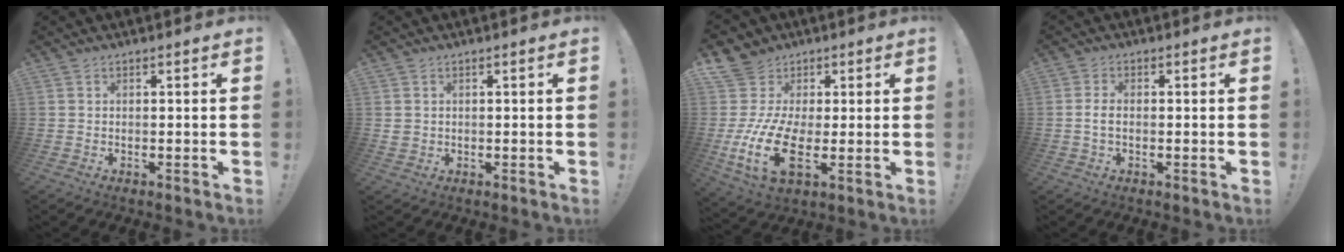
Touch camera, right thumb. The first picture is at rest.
{"total": 2.0, "force": [0.6, 1.7, 0.7], "torque": [-0.013, 0.002, 0.011]}
{"total": 18.6, "force": [-1.8, 13.0, 13.2], "torque": [-0.265, 0.000, -0.025]}
{"total": 2.8, "force": [-0.4, 1.4, 2.4], "torque": [-0.049, 0.004, -0.009]}